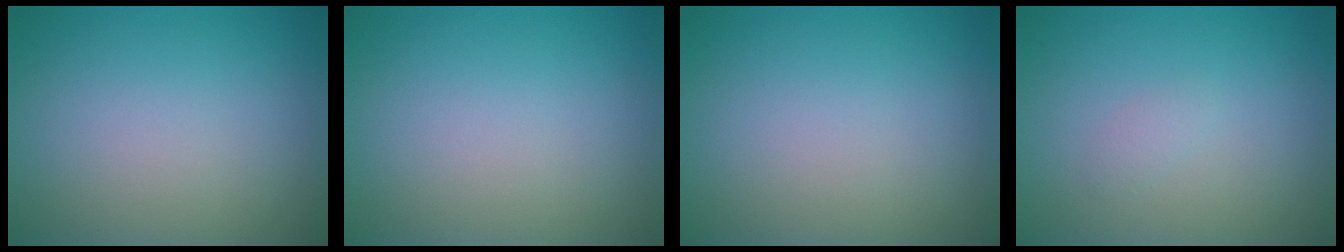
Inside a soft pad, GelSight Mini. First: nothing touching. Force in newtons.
{"total": 0.0}
{"total": 0.0}
{"total": 0.6, "press": 0.6, "slide": 0.0}